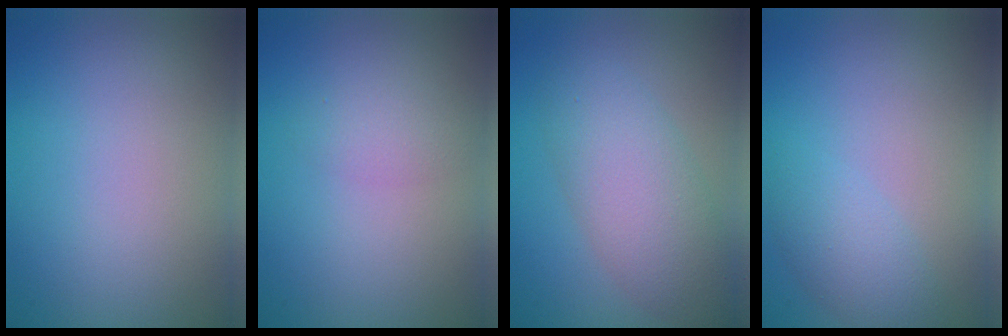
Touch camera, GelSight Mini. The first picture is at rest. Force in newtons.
{"total": 1.6, "press": 1.5, "slide": 0.2}
{"total": 5.9, "press": 5.9, "slide": 0.3}
{"total": 2.5, "press": 2.5, "slide": 0.1}